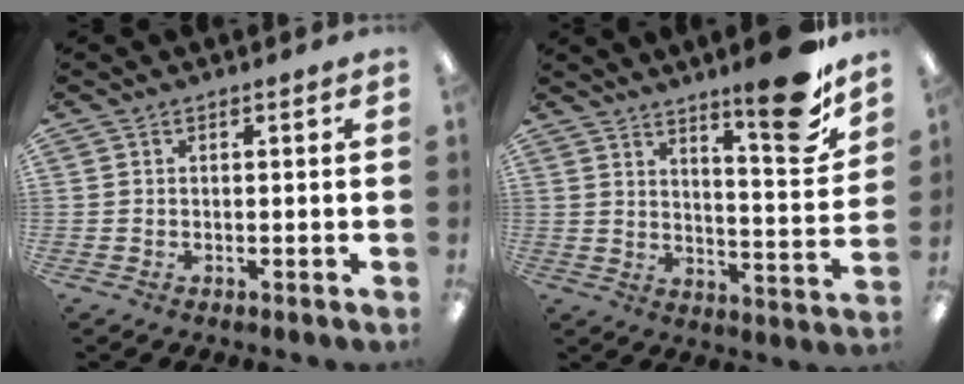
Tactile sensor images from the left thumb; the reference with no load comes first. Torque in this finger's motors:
{"motor_torque": [0.98, -0.33, 1.51, -1.23, 0.07]}